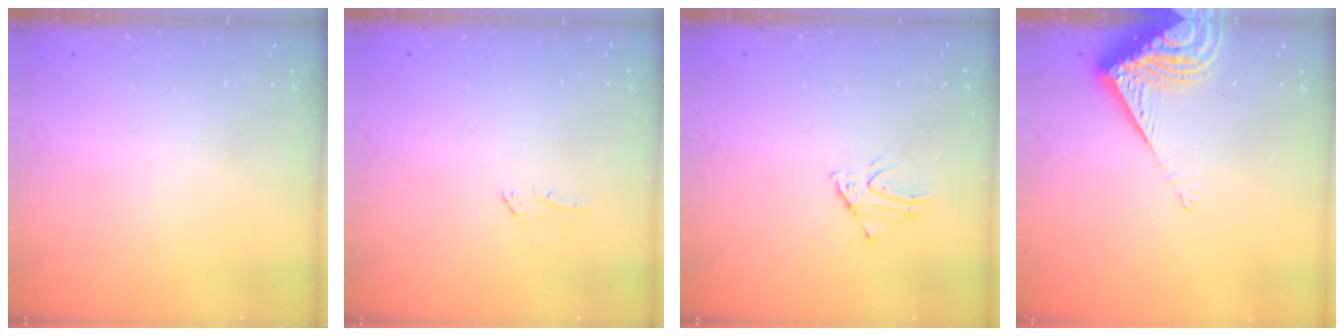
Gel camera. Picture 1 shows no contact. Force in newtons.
{"total": 1.4, "press": 1.4, "slide": 0.1}
{"total": 2.0, "press": 2.0, "slide": 0.1}
{"total": 9.3, "press": 9.3, "slide": 1.1}